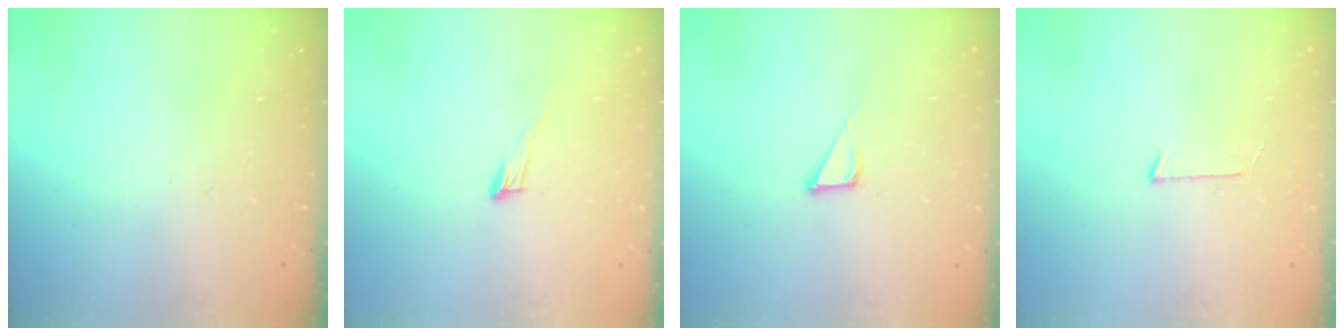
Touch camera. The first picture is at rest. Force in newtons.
{"total": 5.7, "press": 5.7, "slide": 0.3}
{"total": 3.8, "press": 3.8, "slide": 0.3}
{"total": 2.7, "press": 2.7, "slide": 0.2}